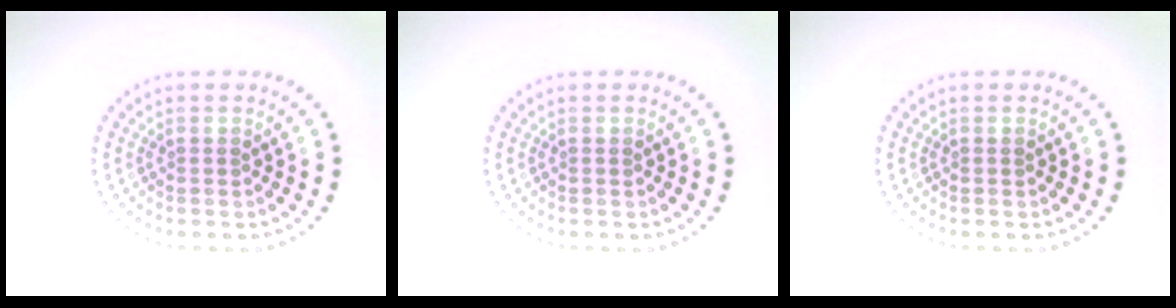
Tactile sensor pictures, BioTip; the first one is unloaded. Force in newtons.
{"total": 0.0}
{"total": 0.0}